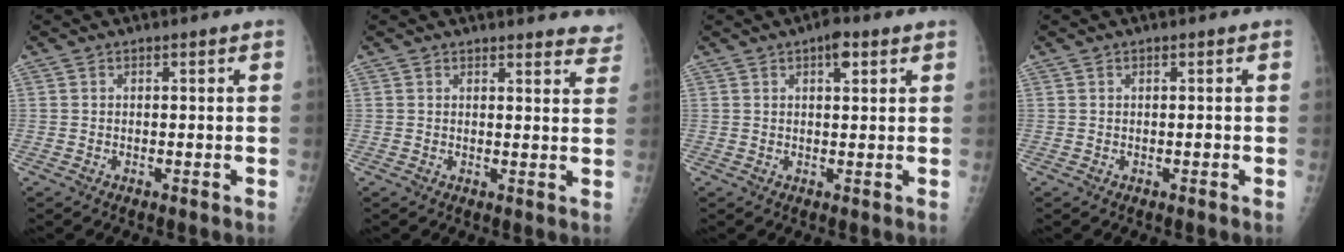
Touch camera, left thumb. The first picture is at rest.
{"total": 7.0, "force": [6.8, 1.5, 1.0], "torque": [0.023, -0.039, 0.052]}
{"total": 3.2, "force": [1.8, 1.3, 2.4], "torque": [-0.028, -0.004, 0.025]}
{"total": 0.6, "force": [0.2, 0.3, 0.5], "torque": [-0.005, 0.001, 0.002]}